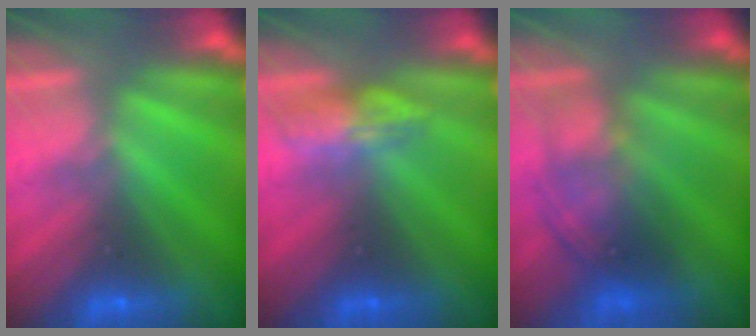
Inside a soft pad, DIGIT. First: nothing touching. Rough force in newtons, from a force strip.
{"total": 2.5}
{"total": 7.0}